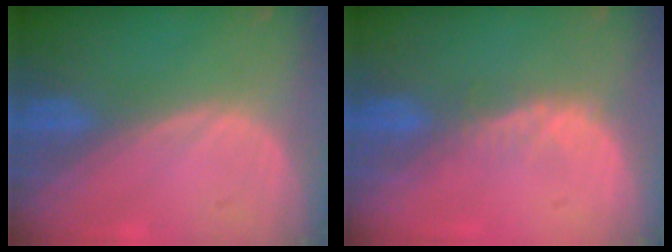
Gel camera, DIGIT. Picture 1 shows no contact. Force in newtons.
{"total": 2.3, "press": 1.9, "slide": 1.4}